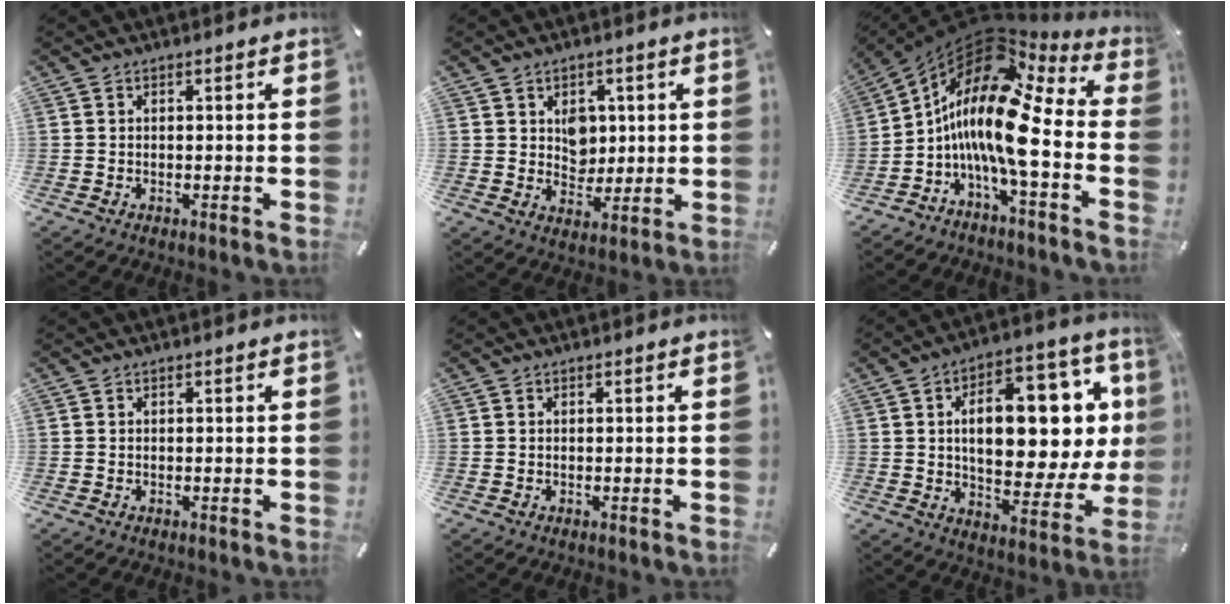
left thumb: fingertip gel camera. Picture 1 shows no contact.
{"total": 6.2, "force": [1.8, 5.4, 2.5], "torque": [-0.015, -0.008, 0.025]}
{"total": 17.0, "force": [-2.9, 6.0, 15.6], "torque": [-0.325, -0.025, -0.067]}
{"total": 0.0}
{"total": 0.0}
{"total": 21.6, "force": [5.3, 11.0, 17.8], "torque": [-0.250, -0.031, 0.085]}